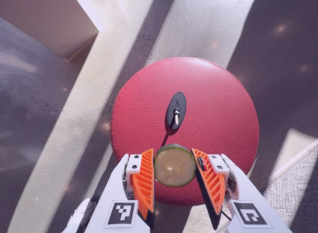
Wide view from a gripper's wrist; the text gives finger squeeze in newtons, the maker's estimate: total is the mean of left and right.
{"total": 9.5, "left": 9.6, "right": 9.4}